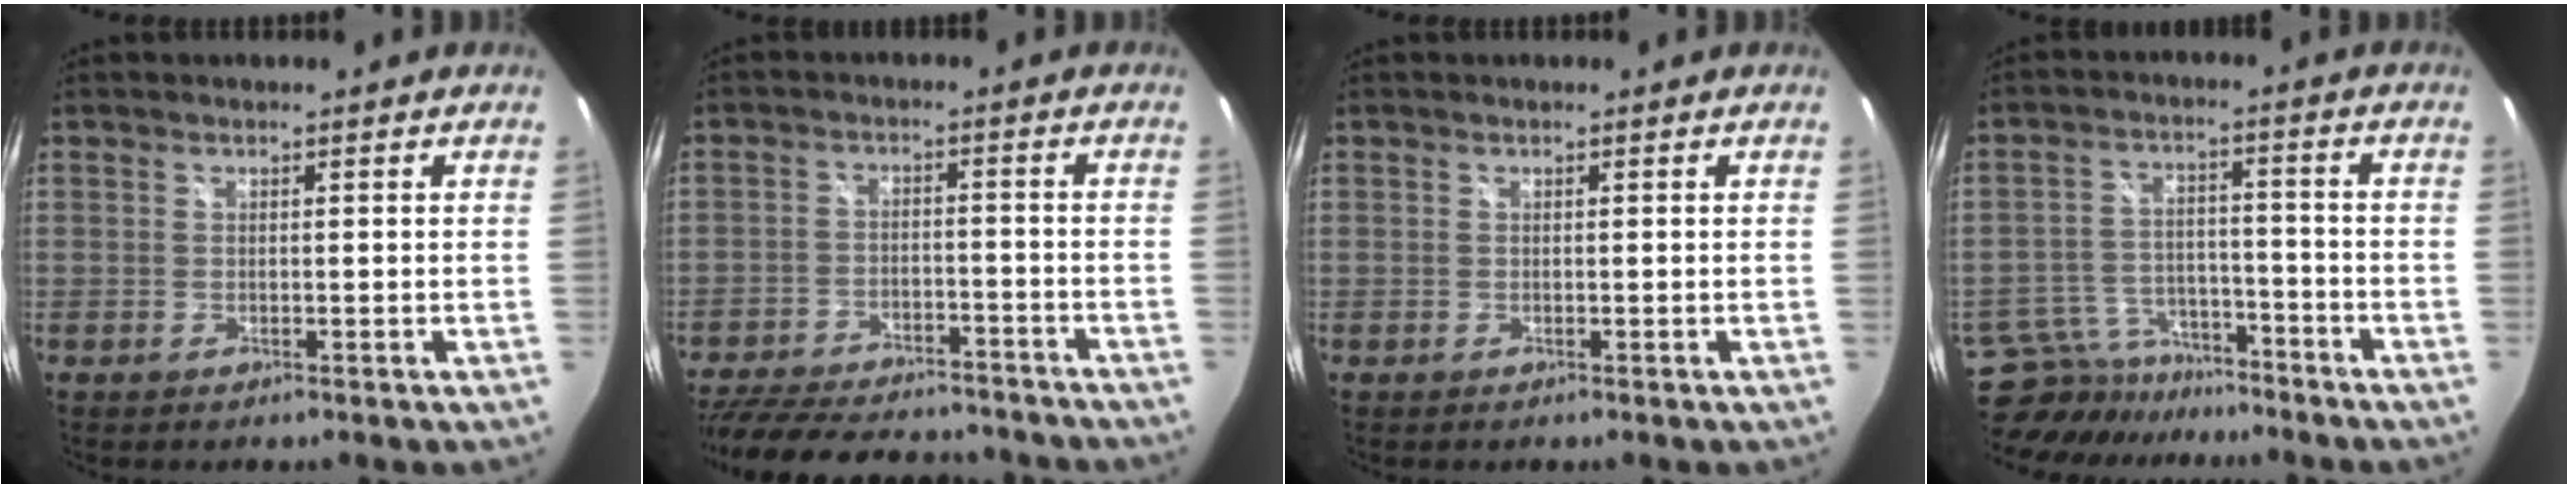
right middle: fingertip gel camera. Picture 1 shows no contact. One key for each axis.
{"total": 22.6, "fx": -19.0, "fy": 7.6, "fz": 9.6, "tx": -0.208, "ty": -0.003, "tz": -0.266}
{"total": 0.0}
{"total": 12.8, "fx": -11.3, "fy": 5.2, "fz": 3.1, "tx": -0.087, "ty": 0.009, "tz": -0.170}